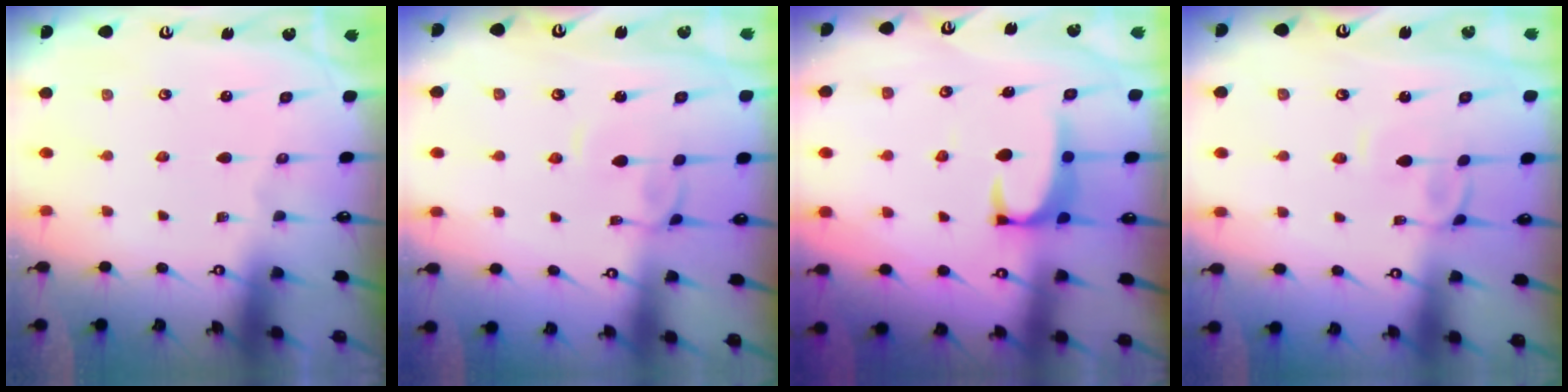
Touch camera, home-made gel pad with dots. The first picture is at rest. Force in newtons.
{"total": 0.7, "press": 0.6, "slide": 0.4}
{"total": 2.0, "press": 1.9, "slide": 0.6}
{"total": 3.8, "press": 3.8, "slide": 0.1}